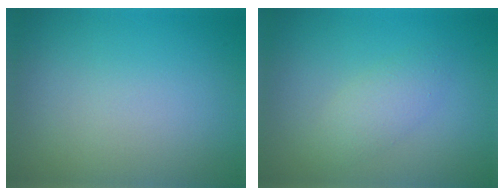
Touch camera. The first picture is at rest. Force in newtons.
{"total": 2.0, "press": 2.0, "slide": 0.0}